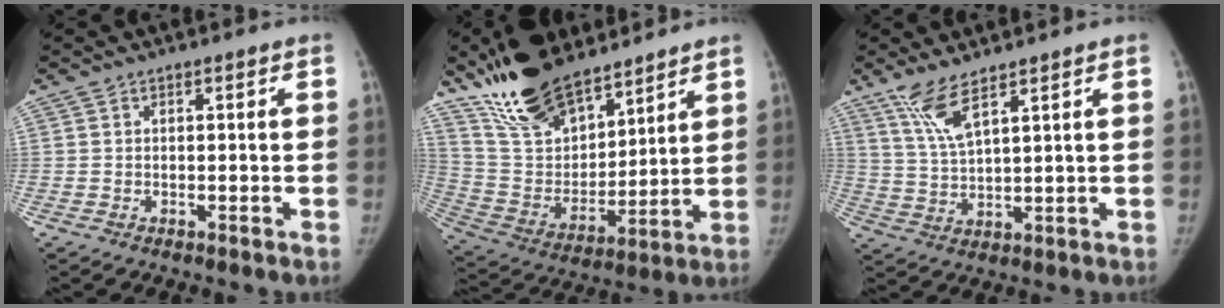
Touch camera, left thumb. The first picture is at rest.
{"total": 21.0, "force": [15.9, 9.0, 10.4], "torque": [-0.152, -0.068, 0.297]}
{"total": 6.5, "force": [4.6, 1.0, 4.6], "torque": [-0.098, -0.026, 0.101]}